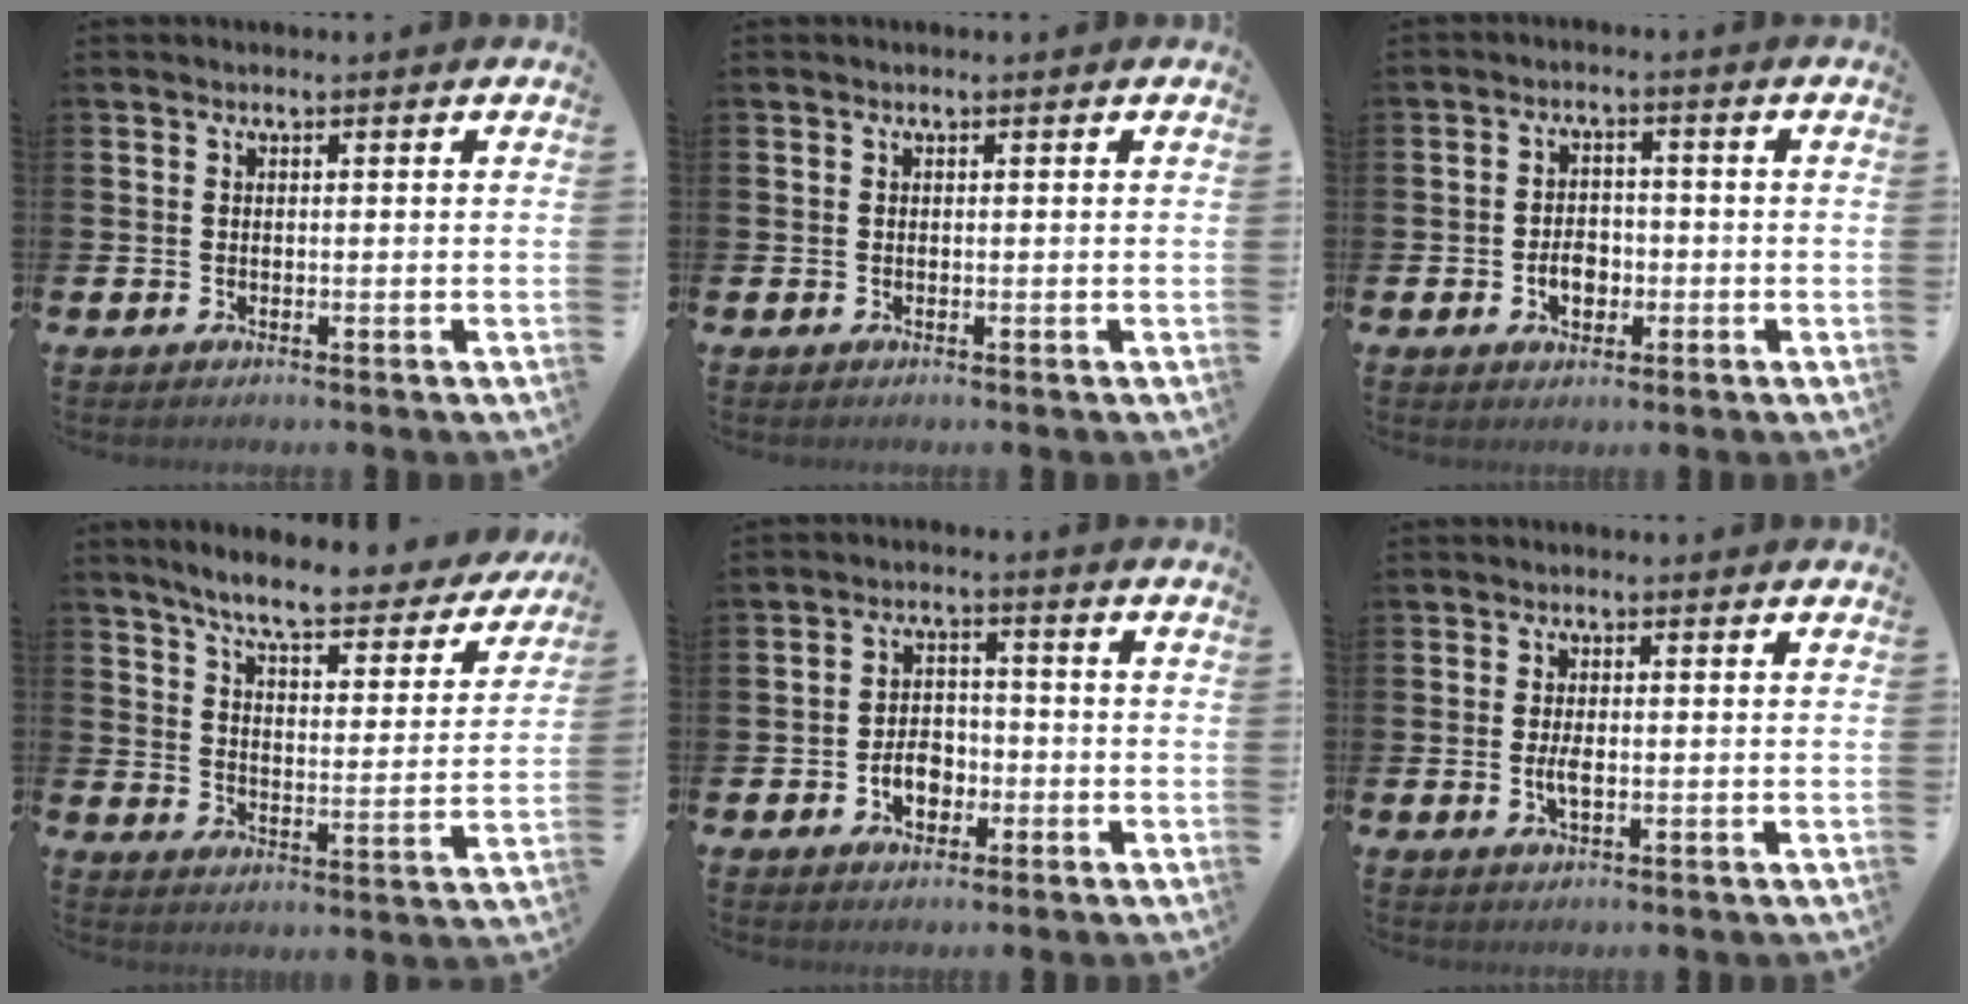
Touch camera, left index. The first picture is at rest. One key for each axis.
{"total": 0.0}
{"total": 3.5, "fx": -1.1, "fy": 2.5, "fz": 2.2, "tx": -0.020, "ty": -0.007, "tz": -0.028}
{"total": 7.2, "fx": 6.5, "fy": 0.9, "fz": 3.1, "tx": -0.079, "ty": -0.047, "tz": 0.104}
{"total": 4.2, "fx": -1.5, "fy": 3.0, "fz": 2.5, "tx": -0.025, "ty": -0.003, "tz": -0.036}
{"total": 2.4, "fx": -0.3, "fy": 1.0, "fz": 2.2, "tx": -0.033, "ty": -0.003, "tz": -0.007}